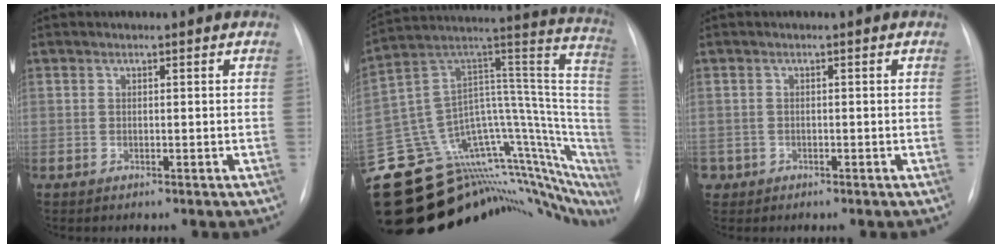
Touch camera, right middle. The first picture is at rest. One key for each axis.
{"total": 33.1, "fx": -26.8, "fy": 11.5, "fz": 15.6, "tx": -0.152, "ty": 0.100, "tz": -0.360}
{"total": 1.3, "fx": -0.7, "fy": 1.1, "fz": 0.0, "tx": -0.003, "ty": 0.003, "tz": -0.011}